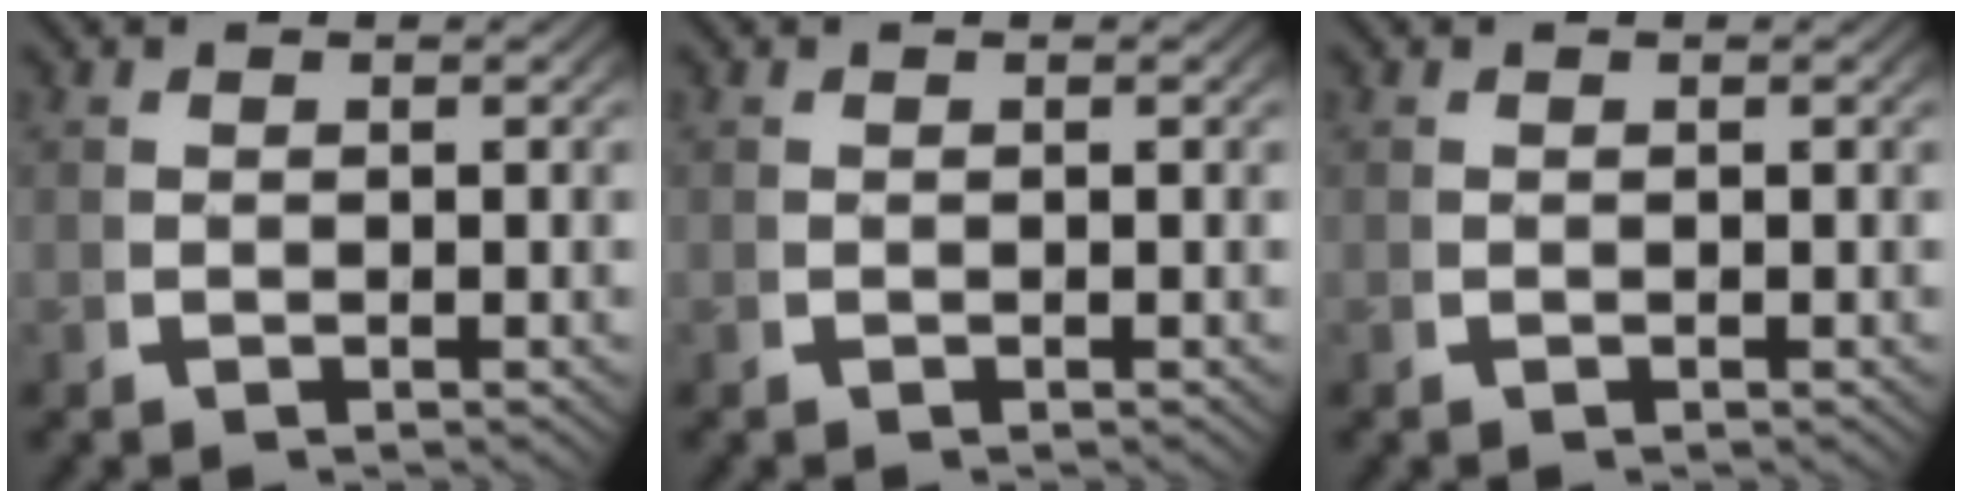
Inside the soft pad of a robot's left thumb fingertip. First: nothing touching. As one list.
[{"total": 0.0}, {"total": 0.0}]